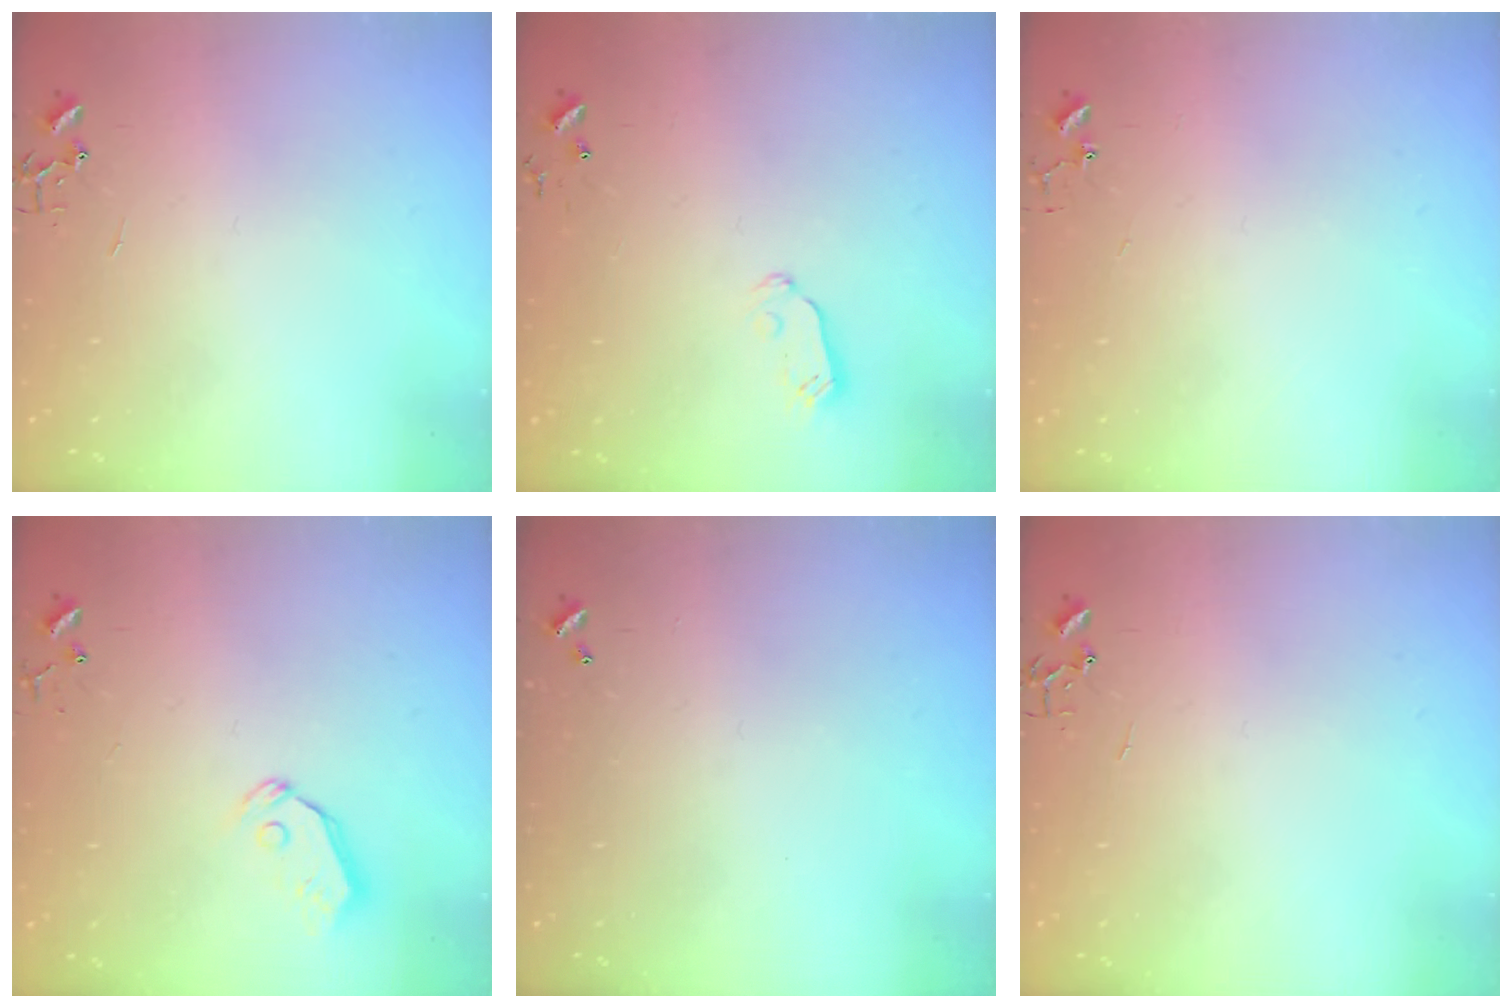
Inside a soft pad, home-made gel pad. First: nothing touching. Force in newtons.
{"total": 4.9, "press": 4.9, "slide": 0.3}
{"total": 3.1, "press": 3.1, "slide": 0.3}
{"total": 5.3, "press": 5.3, "slide": 0.2}
{"total": 0.0}
{"total": 0.0}